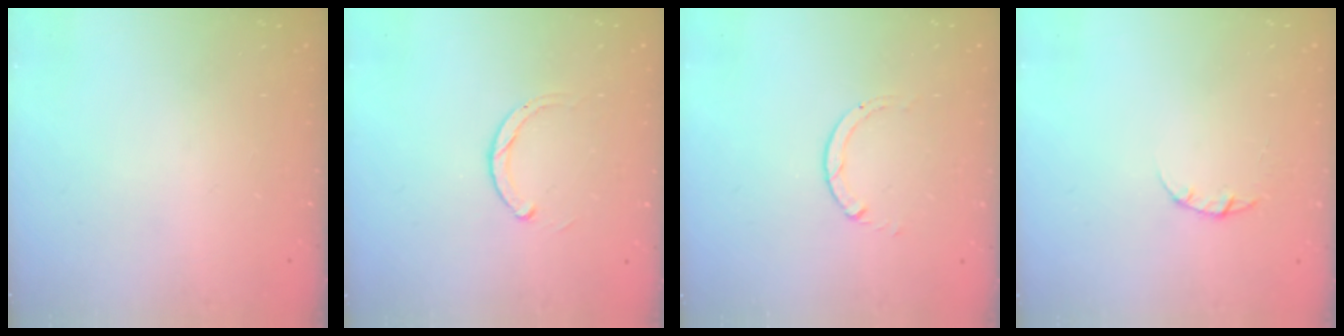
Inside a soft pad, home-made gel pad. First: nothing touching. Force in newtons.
{"total": 2.5, "press": 2.5, "slide": 0.3}
{"total": 0.9, "press": 0.9, "slide": 0.1}
{"total": 3.2, "press": 3.1, "slide": 0.4}